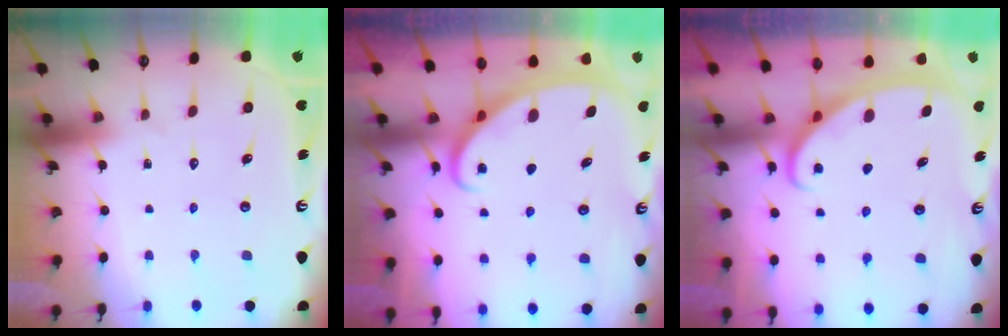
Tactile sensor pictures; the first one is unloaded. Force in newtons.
{"total": 2.5, "press": 2.5, "slide": 0.3}
{"total": 3.0, "press": 2.9, "slide": 0.4}